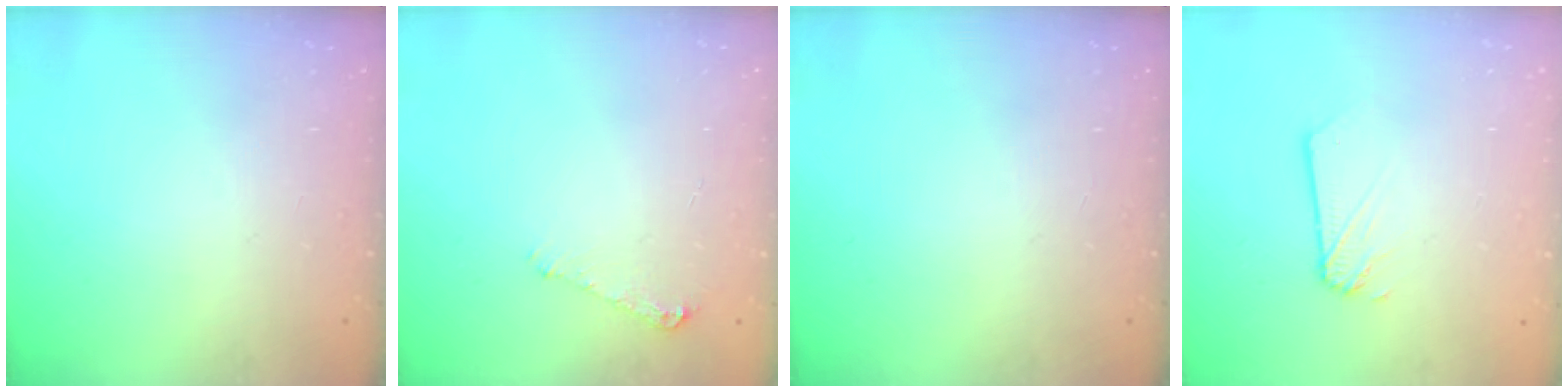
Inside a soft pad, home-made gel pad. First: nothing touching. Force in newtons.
{"total": 5.3, "press": 5.2, "slide": 0.6}
{"total": 0.0}
{"total": 1.9, "press": 1.9, "slide": 0.3}